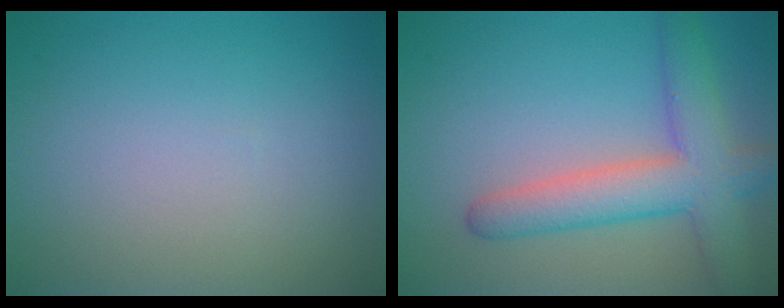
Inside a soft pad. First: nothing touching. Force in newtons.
{"total": 6.0, "press": 6.0, "slide": 0.4}